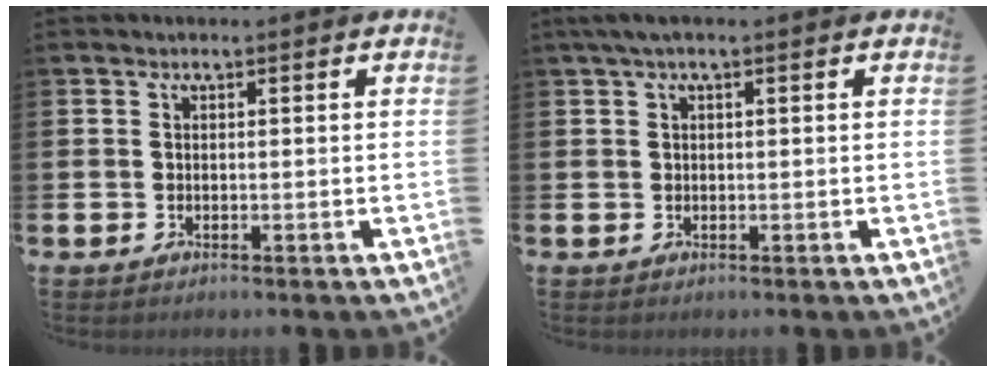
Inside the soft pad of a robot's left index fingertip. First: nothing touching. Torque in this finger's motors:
{"motor_torque": [0.72, -0.50, 0.52, 0.20]}